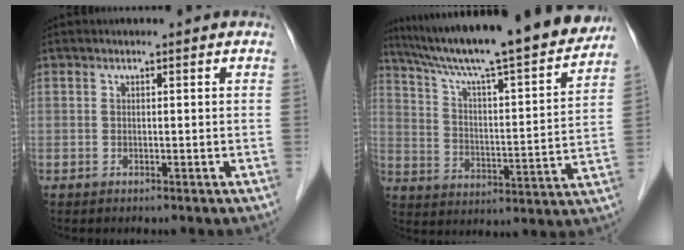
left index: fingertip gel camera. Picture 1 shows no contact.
{"total": 24.5, "force": [21.5, 1.1, 11.6], "torque": [-0.190, -0.020, 0.311]}